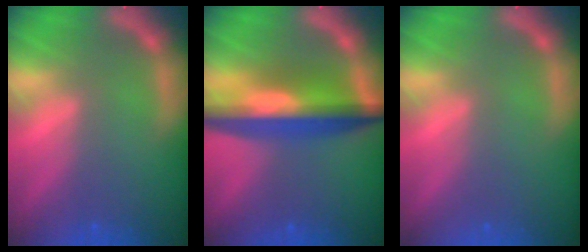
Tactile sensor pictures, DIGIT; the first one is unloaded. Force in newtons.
{"total": 9.0}
{"total": 0.0}